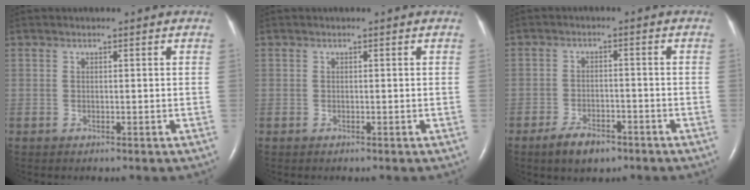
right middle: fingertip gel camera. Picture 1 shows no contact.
{"total": 0.0}
{"total": 5.0, "force": [-3.5, 2.2, 2.8], "torque": [-0.057, 0.000, -0.054]}